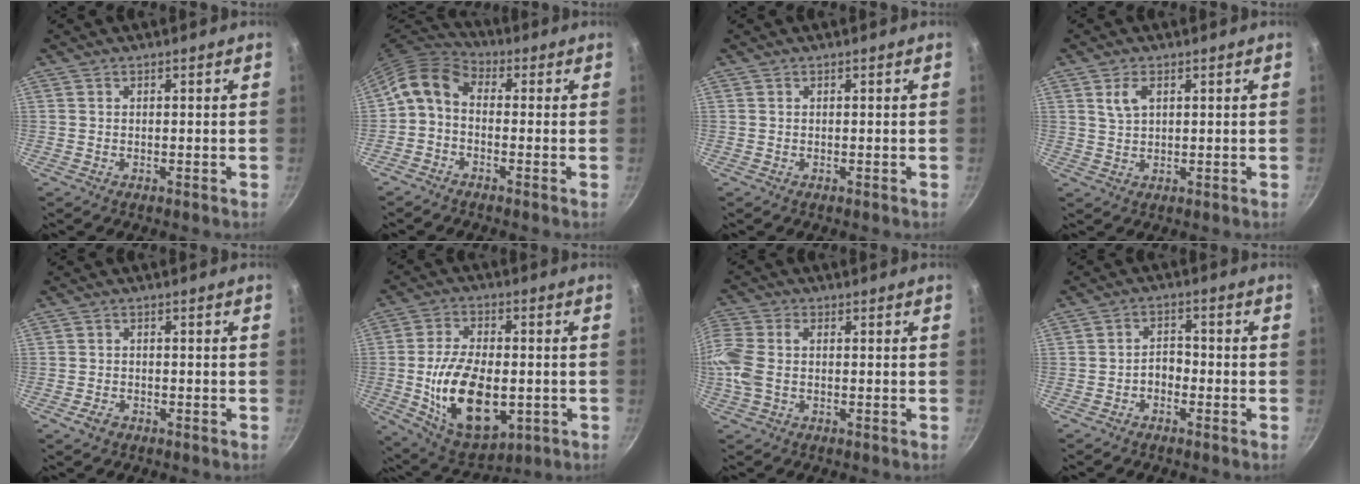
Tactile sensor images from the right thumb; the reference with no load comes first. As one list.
[{"total": 8.2, "force": [-0.5, 5.5, 6.1], "torque": [-0.108, 0.027, -0.031]}, {"total": 0.0}, {"total": 3.5, "force": [1.5, 1.8, 2.5], "torque": [-0.048, -0.003, 0.033]}, {"total": 2.1, "force": [-1.3, 1.3, 1.0], "torque": [-0.018, 0.006, -0.021]}, {"total": 18.5, "force": [-3.0, 10.3, 15.1], "torque": [-0.246, -0.001, -0.032]}, {"total": 9.4, "force": [-0.4, 6.0, 7.2], "torque": [-0.201, 0.020, -0.010]}, {"total": 3.4, "force": [-1.6, 2.3, 1.9], "torque": [-0.015, 0.020, -0.036]}]